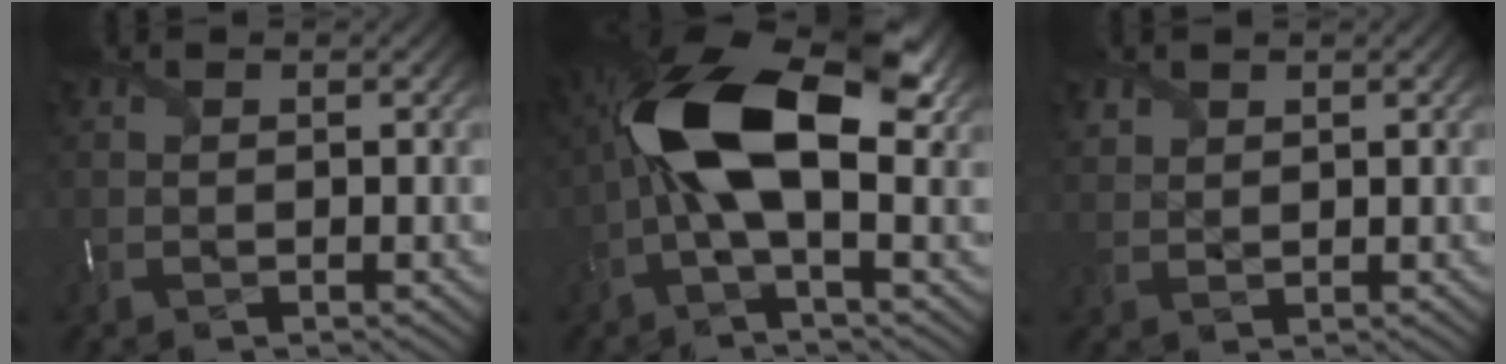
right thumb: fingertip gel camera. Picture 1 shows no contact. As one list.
[{"total": 14.5, "force": [1.2, 6.6, 12.9], "torque": [-0.253, 0.017, 0.009]}, {"total": 1.7, "force": [1.4, 0.9, -0.3], "torque": [0.001, 0.001, 0.031]}]